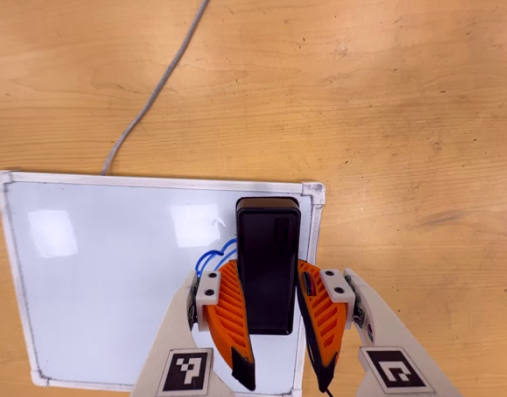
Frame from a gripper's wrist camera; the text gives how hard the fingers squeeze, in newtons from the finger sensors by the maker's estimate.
{"total": 8.6, "left": 6.1, "right": 11.2}